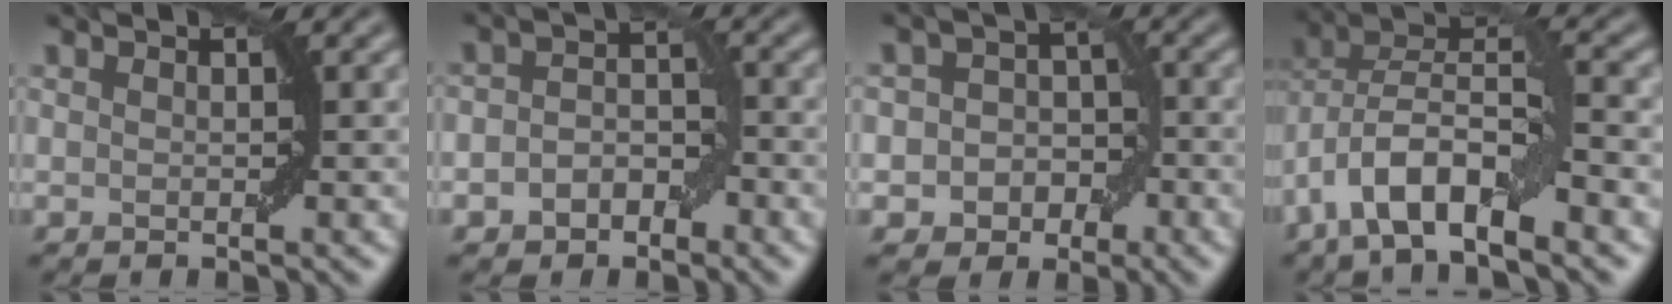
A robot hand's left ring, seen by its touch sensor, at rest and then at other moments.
{"total": 3.2, "force": [-1.4, 2.3, 1.7], "torque": [-0.022, 0.007, -0.028]}
{"total": 5.2, "force": [-1.7, 4.5, 1.9], "torque": [-0.004, 0.018, -0.044]}
{"total": 8.1, "force": [-3.7, 3.1, 6.4], "torque": [-0.120, 0.012, -0.078]}